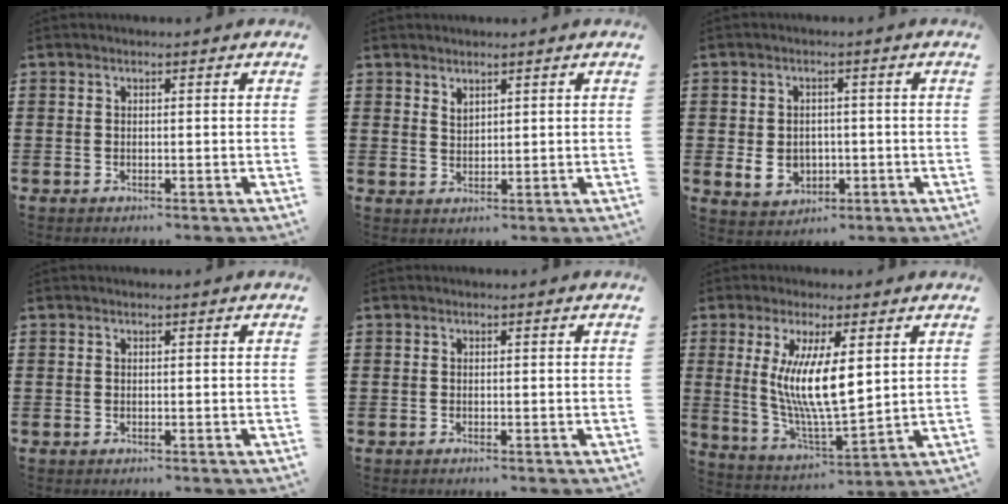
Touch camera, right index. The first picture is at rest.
{"total": 1.6, "force": [1.5, 0.7, 0.2], "torque": [-0.006, 0.001, 0.028]}
{"total": 4.3, "force": [-0.7, 3.6, 2.2], "torque": [-0.047, 0.002, -0.018]}
{"total": 0.0}
{"total": 0.0}
{"total": 10.4, "force": [2.4, 2.9, 9.8], "torque": [-0.203, -0.002, 0.040]}